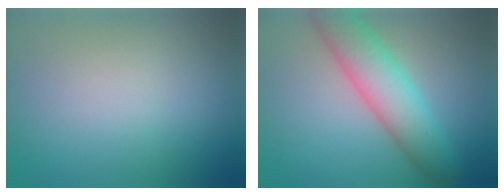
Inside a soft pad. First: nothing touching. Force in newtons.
{"total": 6.0, "press": 6.0, "slide": 0.2}